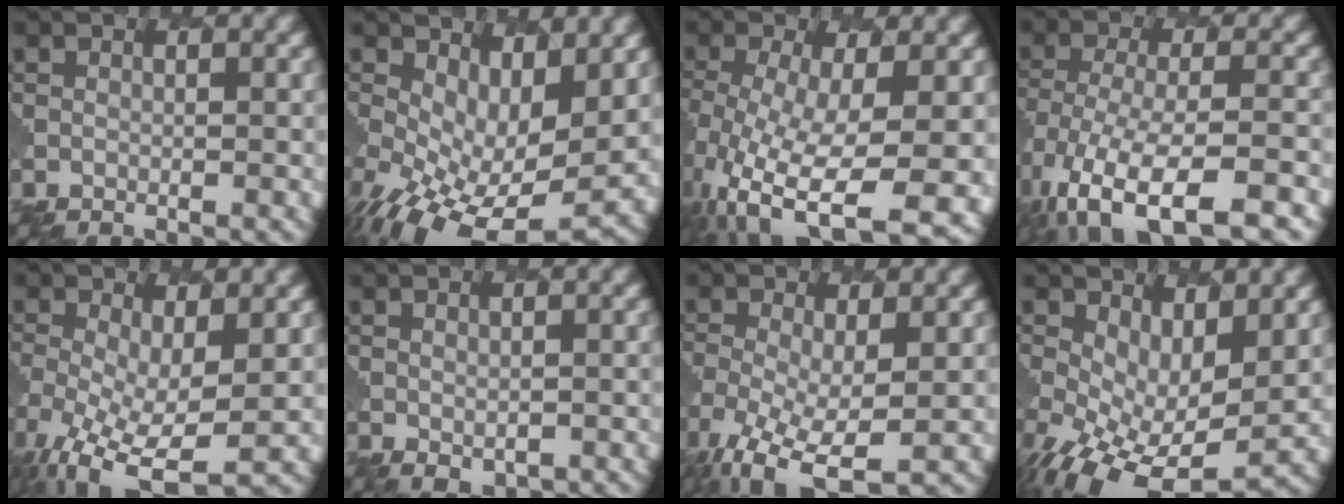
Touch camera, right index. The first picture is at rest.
{"total": 11.3, "force": [-1.5, 6.1, 9.4], "torque": [-0.175, -0.033, -0.010]}
{"total": 13.5, "force": [-4.9, 5.5, 11.3], "torque": [-0.225, -0.027, -0.065]}
{"total": 12.2, "force": [-7.9, 4.4, 8.2], "torque": [-0.173, -0.034, -0.120]}
{"total": 8.3, "force": [-2.6, 3.8, 6.9], "torque": [-0.147, -0.025, -0.043]}
{"total": 1.0, "force": [0.1, 0.9, 0.5], "torque": [-0.007, -0.008, 0.008]}
{"total": 8.3, "force": [-3.6, 3.8, 6.5], "torque": [-0.149, -0.033, -0.060]}
{"total": 10.1, "force": [-1.8, 5.6, 8.3], "torque": [-0.163, -0.026, -0.020]}